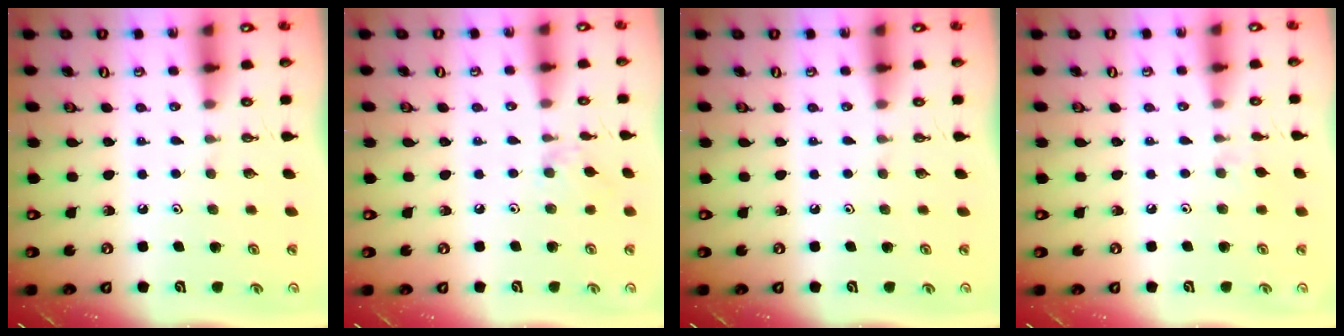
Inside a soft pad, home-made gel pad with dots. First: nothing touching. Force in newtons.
{"total": 5.9, "press": 5.8, "slide": 0.8}
{"total": 0.0}
{"total": 3.9, "press": 3.8, "slide": 0.6}